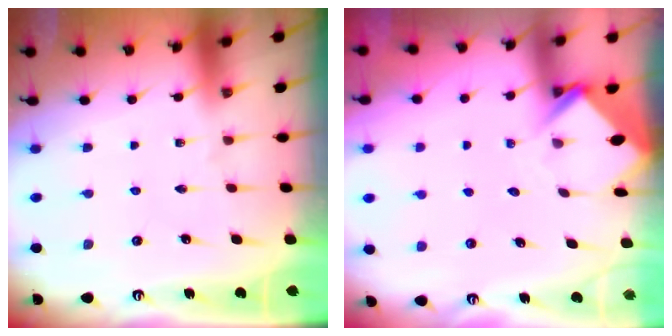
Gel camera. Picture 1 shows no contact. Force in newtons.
{"total": 3.6, "press": 3.6, "slide": 0.3}